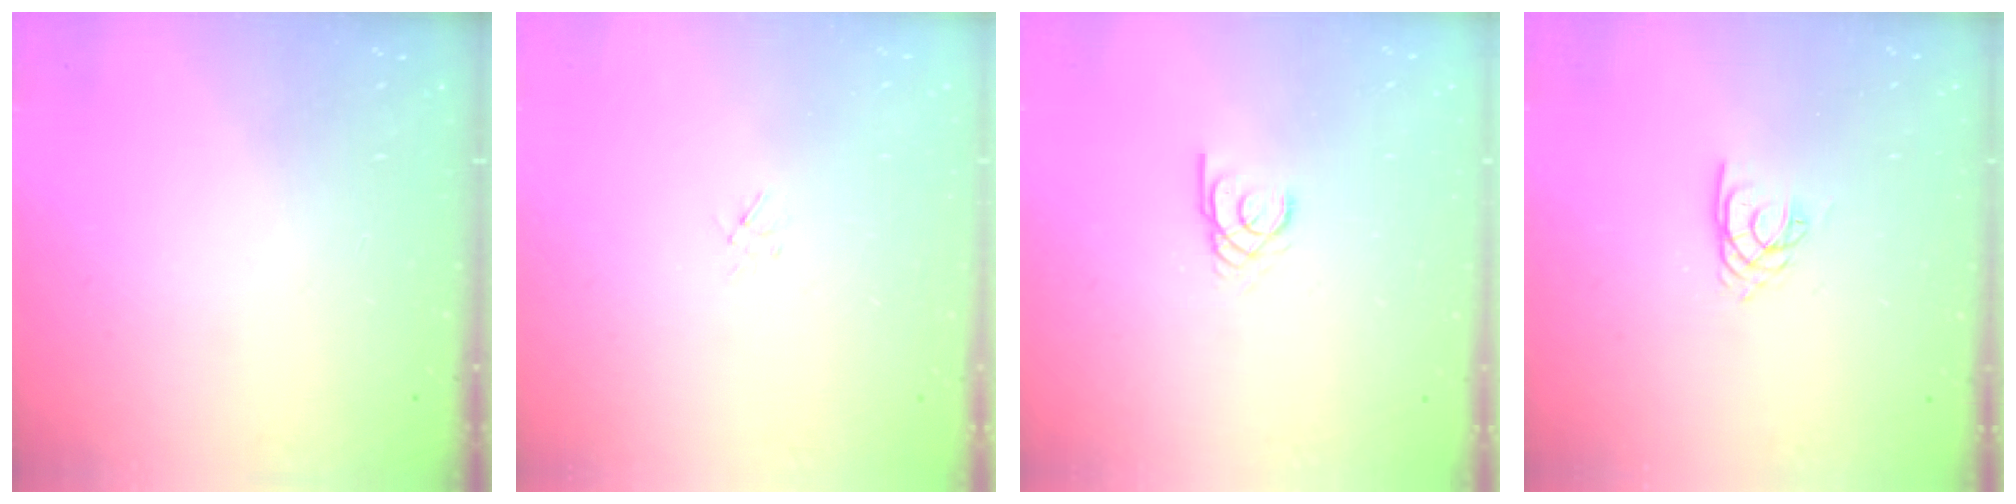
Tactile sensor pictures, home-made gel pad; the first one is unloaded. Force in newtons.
{"total": 1.0, "press": 0.9, "slide": 0.4}
{"total": 2.0, "press": 2.0, "slide": 0.2}
{"total": 2.7, "press": 2.7, "slide": 0.1}